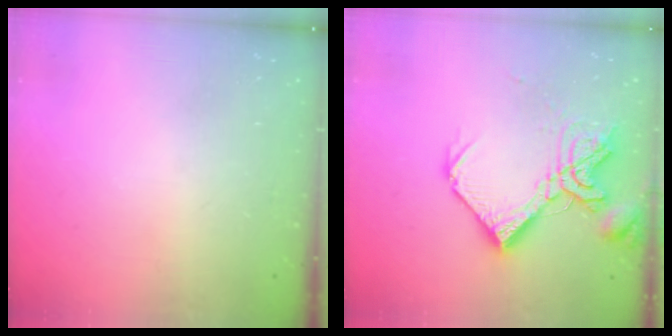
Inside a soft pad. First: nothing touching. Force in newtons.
{"total": 15.5, "press": 15.4, "slide": 1.5}